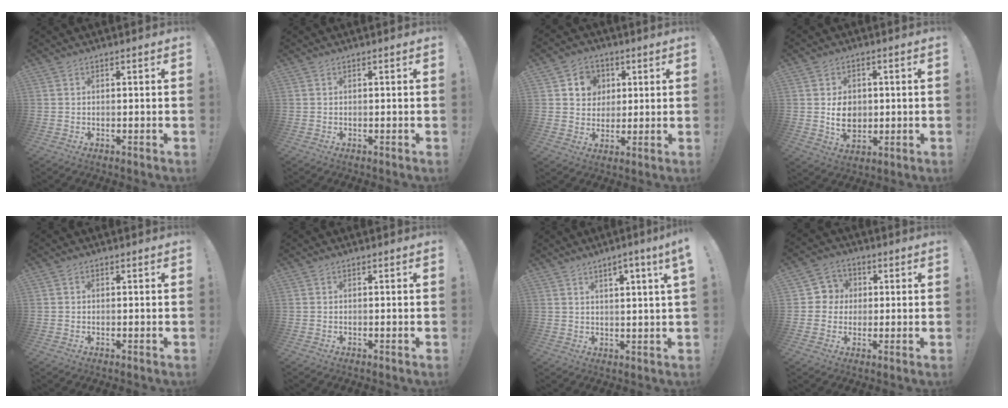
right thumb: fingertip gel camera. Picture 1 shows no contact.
{"total": 0.0}
{"total": 7.9, "force": [2.7, 7.2, 1.9], "torque": [-0.026, -0.018, 0.054]}
{"total": 8.1, "force": [0.0, 6.7, 4.6], "torque": [-0.051, 0.000, 0.003]}
{"total": 0.6, "force": [-0.2, 0.6, 0.1], "torque": [-0.005, 0.004, -0.002]}
{"total": 0.0}
{"total": 4.8, "force": [2.5, -0.5, 4.1], "torque": [-0.049, -0.017, 0.033]}
{"total": 6.6, "force": [0.0, 6.5, 1.2], "torque": [-0.016, 0.010, 0.003]}